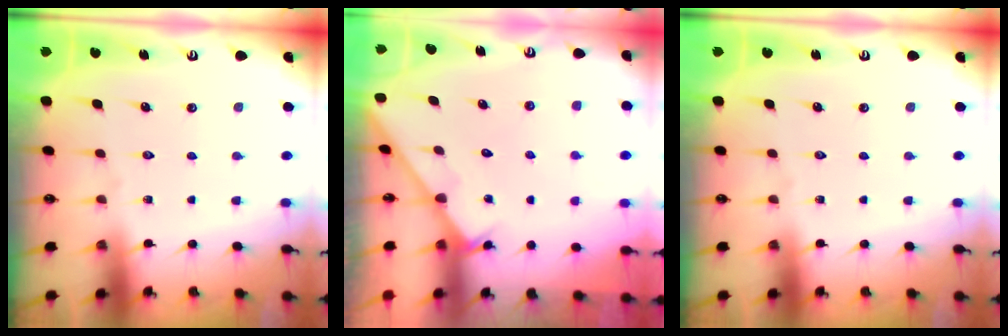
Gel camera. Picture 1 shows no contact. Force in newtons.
{"total": 2.2, "press": 2.2, "slide": 0.2}
{"total": 0.0}